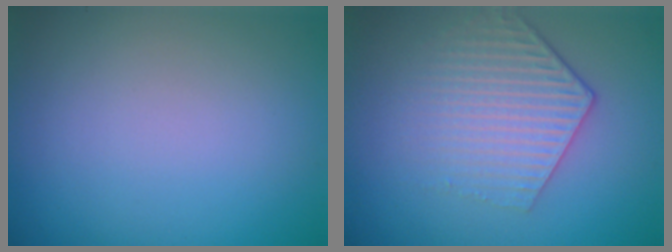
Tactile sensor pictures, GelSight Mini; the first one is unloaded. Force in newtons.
{"total": 3.9, "press": 3.1, "slide": 2.4}